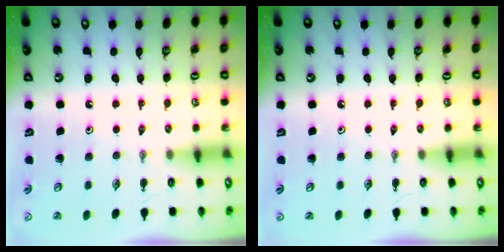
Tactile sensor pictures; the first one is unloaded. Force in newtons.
{"total": 0.0}